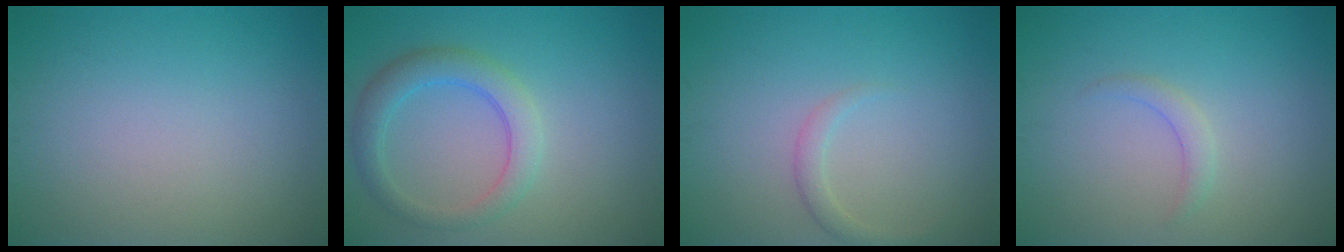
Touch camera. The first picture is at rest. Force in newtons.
{"total": 3.6, "press": 3.6, "slide": 0.1}
{"total": 1.4, "press": 1.4, "slide": 0.1}
{"total": 1.2, "press": 1.2, "slide": 0.1}